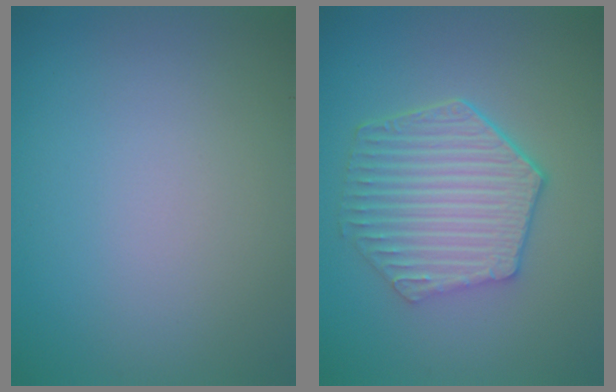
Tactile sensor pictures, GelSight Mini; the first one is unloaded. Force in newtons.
{"total": 6.2, "press": 4.6, "slide": 4.1}